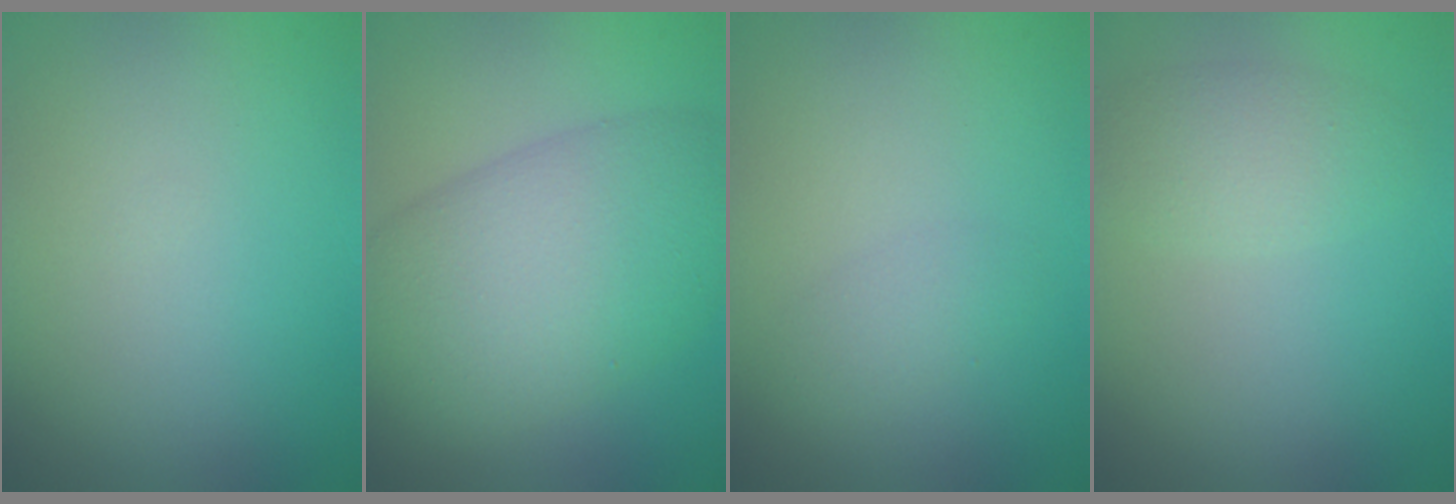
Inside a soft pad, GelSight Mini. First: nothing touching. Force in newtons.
{"total": 10.1, "press": 10.1, "slide": 0.4}
{"total": 1.3, "press": 1.3, "slide": 0.1}
{"total": 2.6, "press": 2.6, "slide": 0.1}